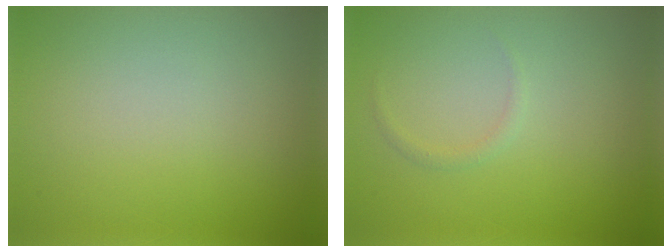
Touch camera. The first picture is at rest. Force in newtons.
{"total": 0.7, "press": 0.7, "slide": 0.1}